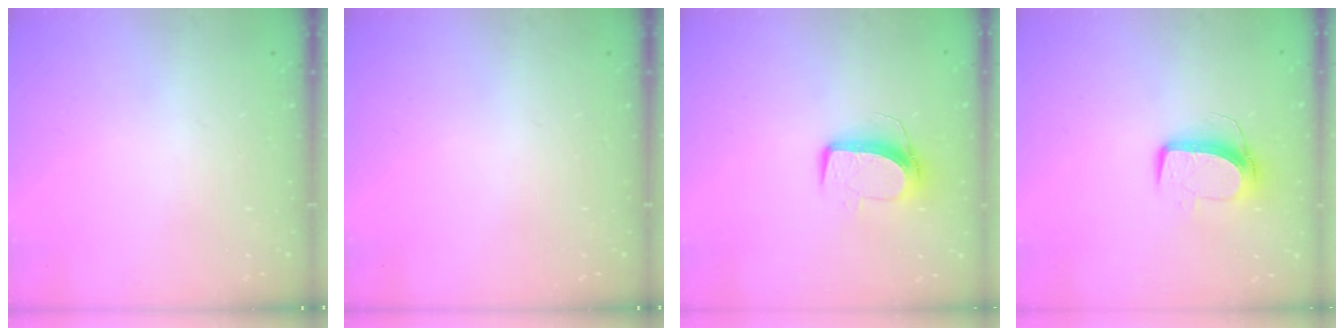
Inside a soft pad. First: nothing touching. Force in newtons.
{"total": 0.0}
{"total": 9.9, "press": 9.9, "slide": 0.4}
{"total": 9.9, "press": 9.9, "slide": 0.4}